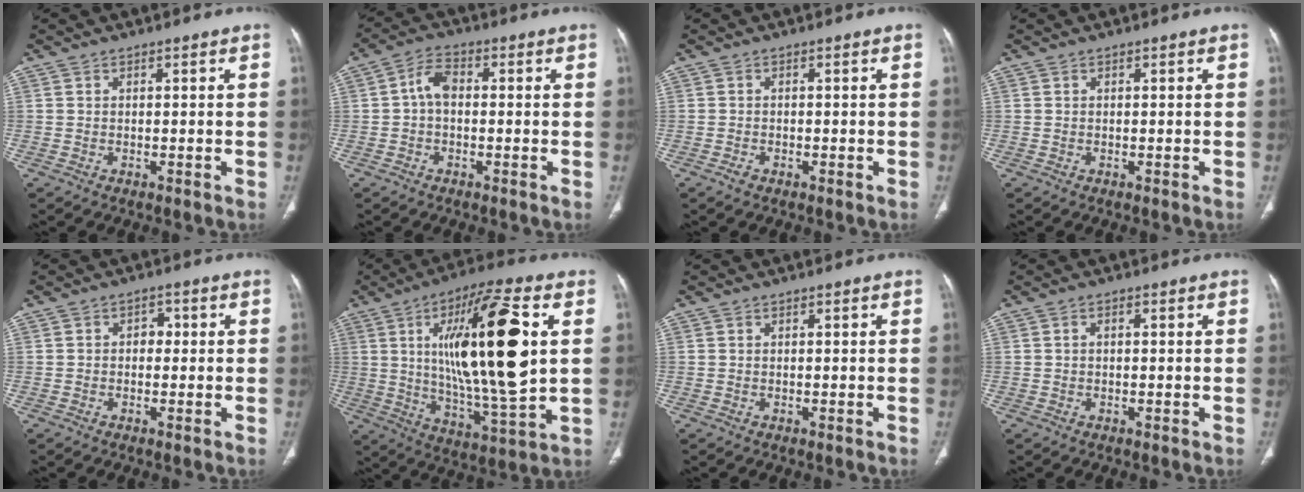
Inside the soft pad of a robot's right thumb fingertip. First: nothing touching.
{"total": 4.7, "force": [-0.1, 3.1, 3.6], "torque": [-0.059, 0.016, -0.011]}
{"total": 1.1, "force": [-0.7, 0.6, 0.5], "torque": [-0.014, 0.000, -0.014]}
{"total": 0.0}
{"total": 2.3, "force": [0.0, 1.7, 1.5], "torque": [-0.007, 0.007, -0.007]}
{"total": 24.4, "force": [4.6, 6.0, 23.2], "torque": [-0.393, -0.016, 0.074]}
{"total": 0.0}
{"total": 0.9, "force": [0.0, 0.5, 0.7], "torque": [-0.011, 0.004, -0.001]}